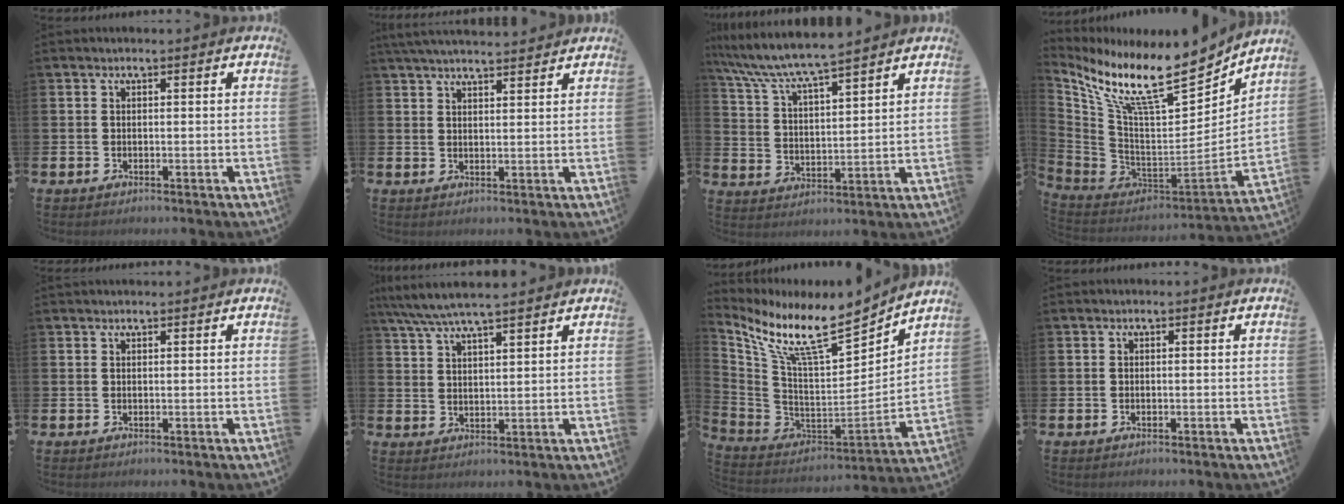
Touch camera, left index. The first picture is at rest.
{"total": 4.0, "force": [3.9, 0.2, 0.8], "torque": [-0.023, -0.014, 0.072]}
{"total": 7.4, "force": [6.9, 0.6, 2.6], "torque": [-0.082, -0.039, 0.120]}
{"total": 12.6, "force": [10.0, 2.8, 7.1], "torque": [-0.168, -0.091, 0.174]}
{"total": 0.8, "force": [0.8, 0.0, 0.1], "torque": [0.007, -0.003, 0.012]}
{"total": 6.2, "force": [5.7, 0.7, 2.5], "torque": [-0.071, -0.017, 0.103]}
{"total": 11.2, "force": [9.0, 2.0, 6.3], "torque": [-0.155, -0.074, 0.154]}
{"total": 0.0}